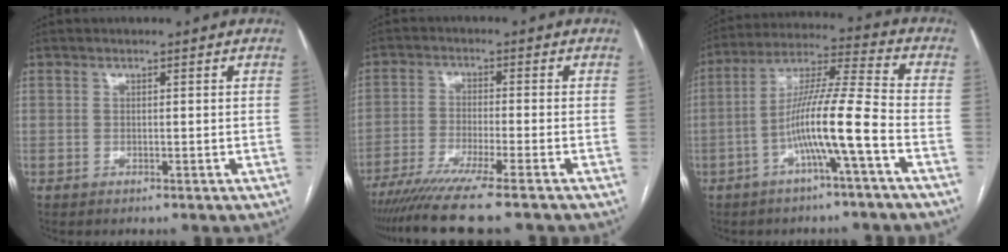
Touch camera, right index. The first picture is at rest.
{"total": 11.6, "force": [-9.6, -1.1, 6.6], "torque": [-0.091, -0.032, -0.153]}
{"total": 11.6, "force": [-4.2, -0.8, 10.8], "torque": [-0.201, 0.019, -0.079]}